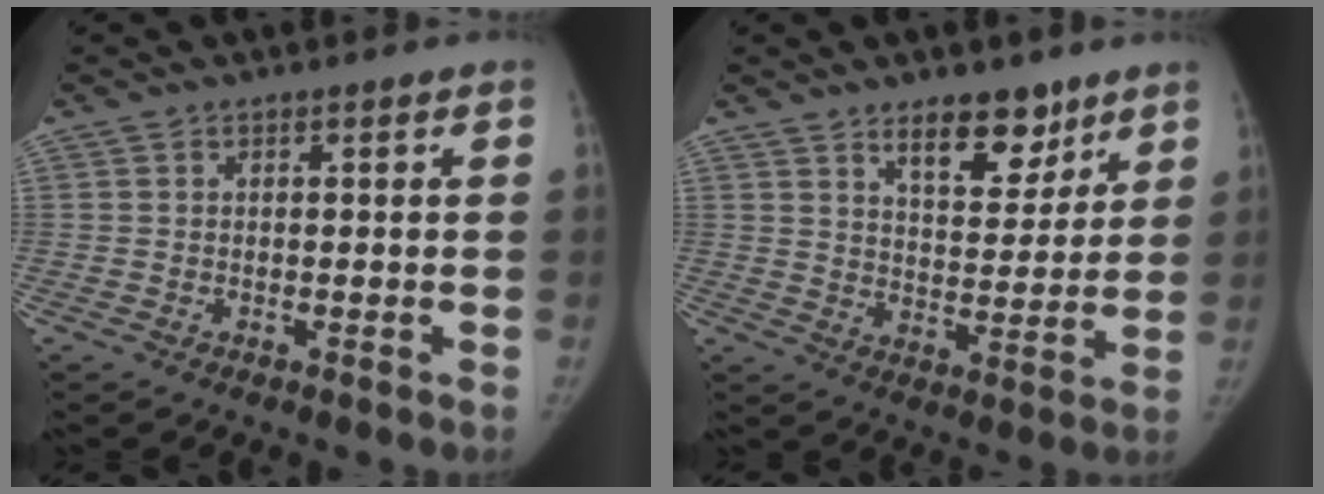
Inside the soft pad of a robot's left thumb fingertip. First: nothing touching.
{"total": 10.1, "force": [6.9, 4.7, 5.7], "torque": [-0.054, -0.048, 0.114]}